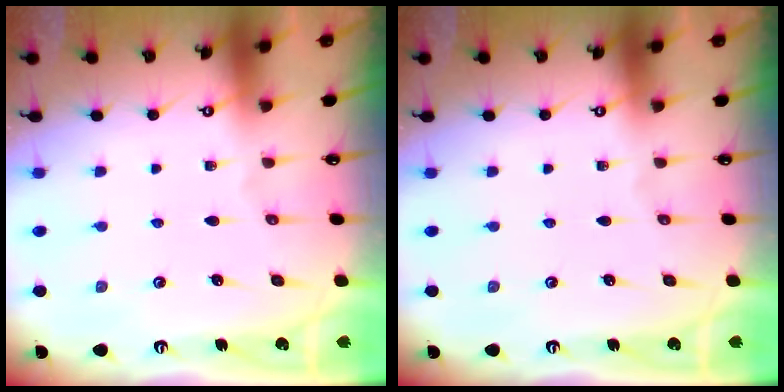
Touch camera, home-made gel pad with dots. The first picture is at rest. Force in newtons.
{"total": 0.0}